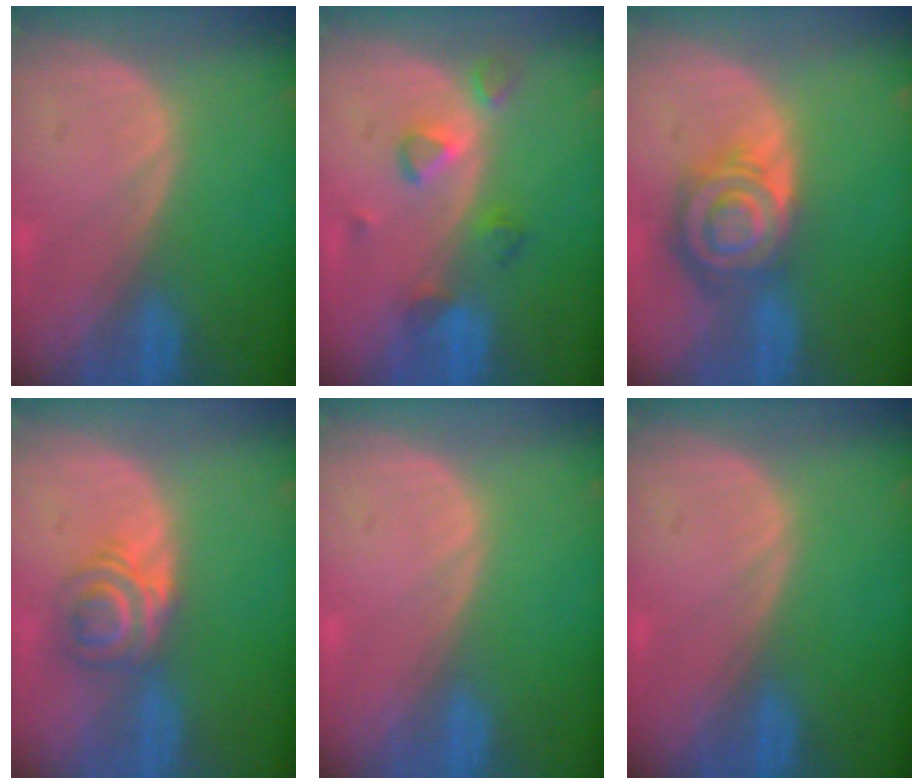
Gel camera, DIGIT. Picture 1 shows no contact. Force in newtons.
{"total": 4.4, "press": 4.3, "slide": 0.7}
{"total": 8.5, "press": 7.3, "slide": 4.4}
{"total": 6.1, "press": 5.2, "slide": 3.3}
{"total": 0.0}
{"total": 0.0}